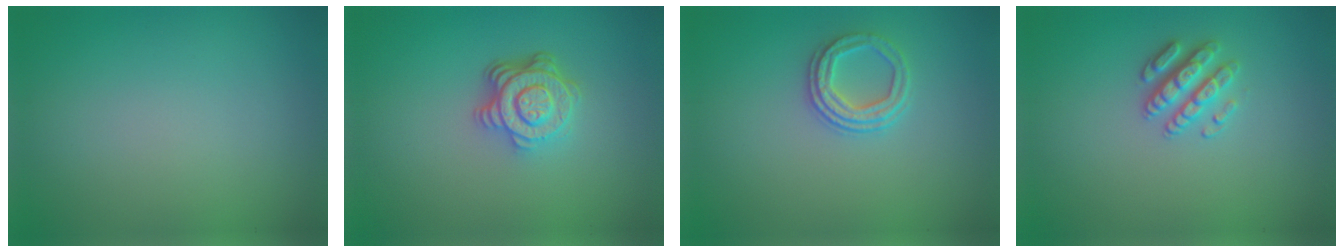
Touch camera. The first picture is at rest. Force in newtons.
{"total": 4.7, "press": 3.5, "slide": 3.2}
{"total": 2.7, "press": 2.4, "slide": 1.2}
{"total": 2.6, "press": 2.6, "slide": 0.6}